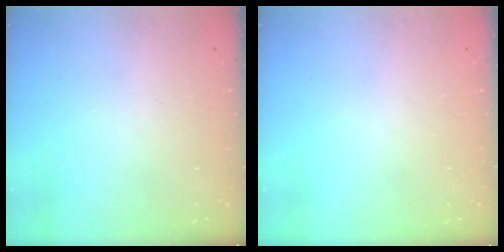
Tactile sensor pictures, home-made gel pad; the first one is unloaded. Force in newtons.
{"total": 0.0}